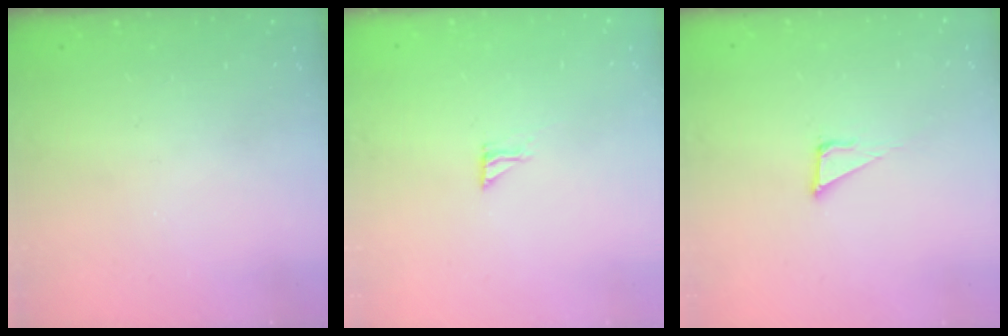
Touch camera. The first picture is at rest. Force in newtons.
{"total": 4.2, "press": 4.2, "slide": 0.2}
{"total": 3.9, "press": 3.9, "slide": 0.2}